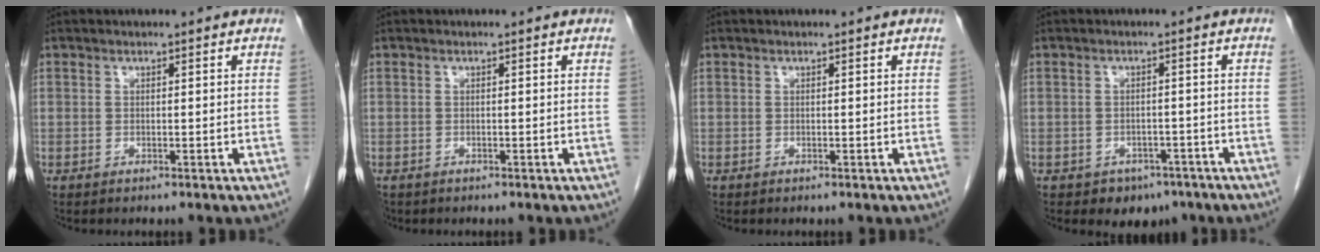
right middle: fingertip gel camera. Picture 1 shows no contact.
{"total": 0.8, "force": [-0.6, 0.5, 0.1], "torque": [-0.011, 0.001, -0.009]}
{"total": 0.0}
{"total": 4.0, "force": [-2.8, 2.8, 0.8], "torque": [-0.006, 0.009, -0.031]}